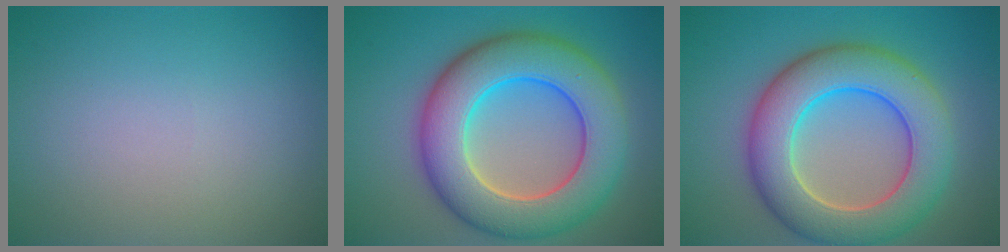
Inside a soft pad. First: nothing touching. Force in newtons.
{"total": 11.0, "press": 11.0, "slide": 0.6}
{"total": 9.7, "press": 9.6, "slide": 0.4}